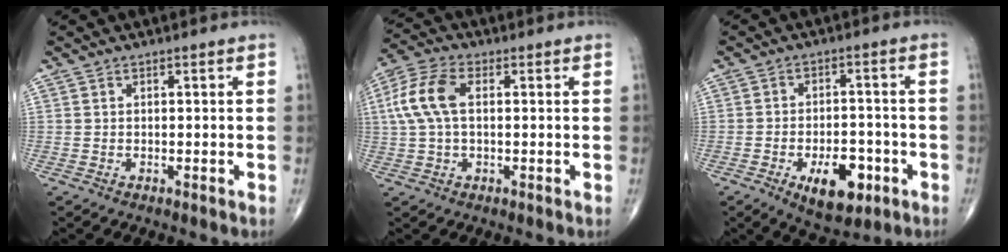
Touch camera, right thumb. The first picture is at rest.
{"total": 9.4, "force": [1.4, 5.0, 7.8], "torque": [-0.182, 0.025, 0.025]}
{"total": 10.4, "force": [-4.3, 5.4, 7.8], "torque": [-0.097, 0.016, -0.057]}